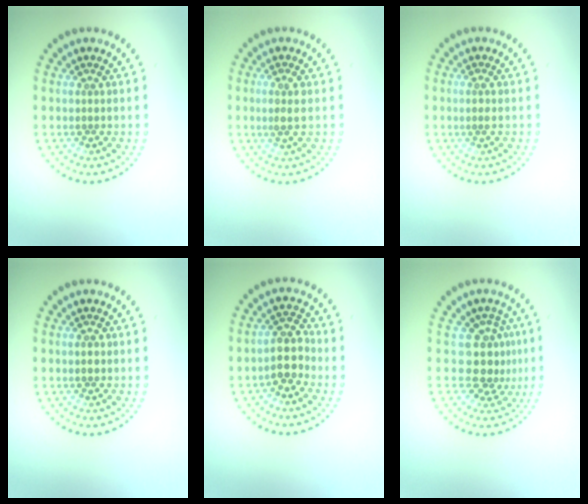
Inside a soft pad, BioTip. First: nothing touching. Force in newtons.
{"total": 1.8, "press": 1.6, "slide": 0.9}
{"total": 0.7, "press": 0.4, "slide": 0.5}
{"total": 1.3, "press": 1.3, "slide": 0.1}
{"total": 2.9, "press": 2.5, "slide": 1.5}
{"total": 3.5, "press": 2.6, "slide": 2.3}